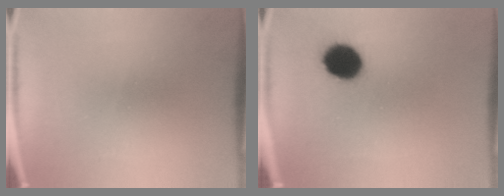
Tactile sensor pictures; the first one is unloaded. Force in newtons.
{"total": 9.7}